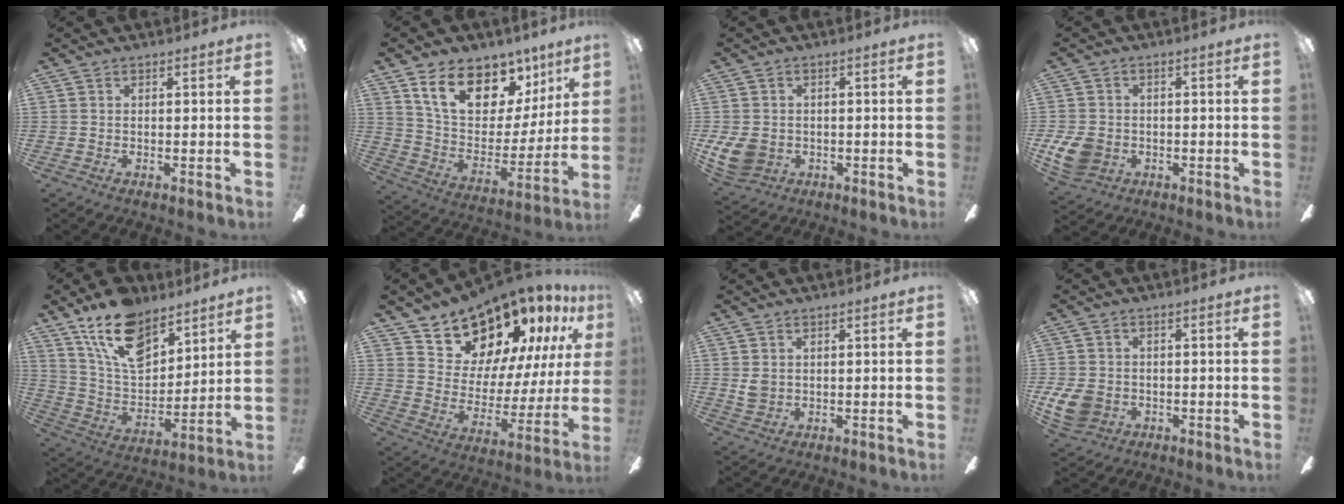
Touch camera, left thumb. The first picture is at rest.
{"total": 18.4, "force": [12.2, 10.4, 9.2], "torque": [-0.159, -0.074, 0.220]}
{"total": 7.3, "force": [-1.0, 6.2, 3.7], "torque": [-0.082, 0.002, -0.018]}
{"total": 8.1, "force": [-1.9, 6.6, 4.3], "torque": [-0.102, 0.012, -0.035]}
{"total": 17.4, "force": [11.6, 9.4, 8.9], "torque": [-0.160, -0.056, 0.214]}
{"total": 18.4, "force": [15.8, 8.4, 4.4], "torque": [-0.090, -0.131, 0.297]}
{"total": 3.0, "force": [1.1, 2.4, 1.3], "torque": [-0.019, 0.001, 0.020]}
{"total": 8.0, "force": [-1.6, 6.6, 4.1], "torque": [-0.100, 0.008, -0.030]}